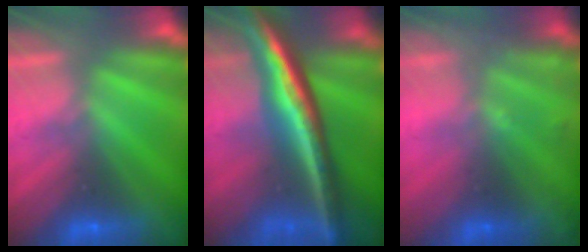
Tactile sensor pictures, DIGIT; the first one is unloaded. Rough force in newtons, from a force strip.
{"total": 7.2}
{"total": 1.8}